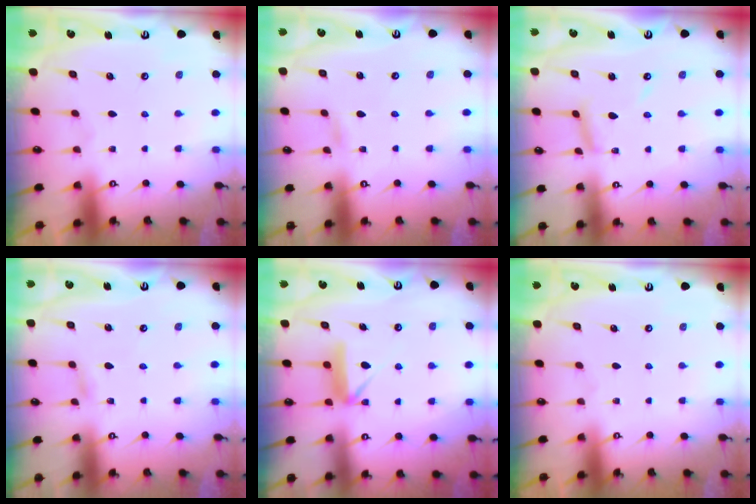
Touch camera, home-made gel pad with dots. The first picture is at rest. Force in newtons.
{"total": 1.7, "press": 1.7, "slide": 0.2}
{"total": 8.2, "press": 8.1, "slide": 0.6}
{"total": 2.7, "press": 2.7, "slide": 0.2}
{"total": 8.6, "press": 8.6, "slide": 0.6}
{"total": 0.0}